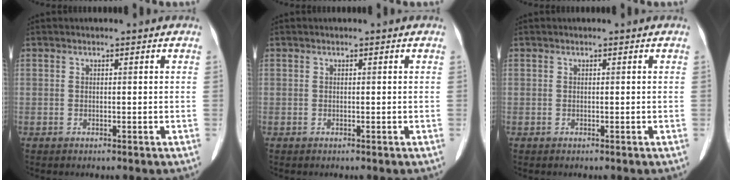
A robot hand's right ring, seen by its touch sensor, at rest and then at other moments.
{"total": 0.0}
{"total": 0.0}